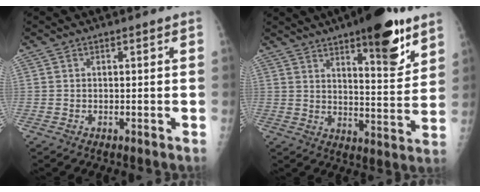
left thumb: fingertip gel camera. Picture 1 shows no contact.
{"total": 16.0, "force": [9.8, 4.6, 11.8], "torque": [-0.134, -0.060, 0.144]}